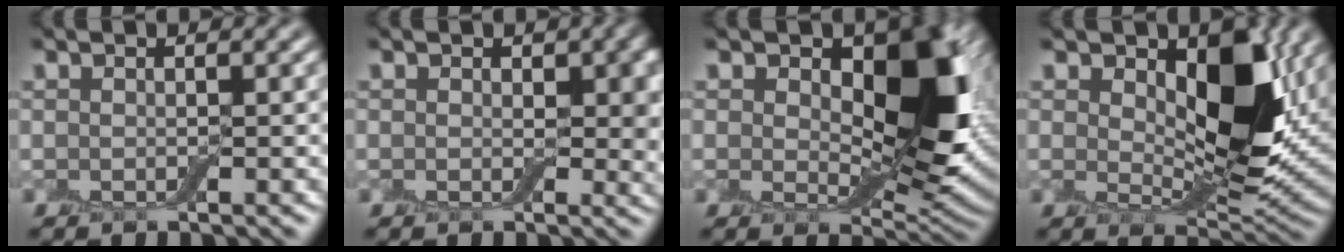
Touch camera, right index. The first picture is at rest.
{"total": 3.1, "force": [0.7, 2.2, 2.0], "torque": [-0.021, -0.007, 0.011]}
{"total": 10.8, "force": [3.2, 5.9, 8.5], "torque": [-0.115, -0.005, 0.053]}
{"total": 7.4, "force": [2.6, 3.7, 5.9], "torque": [-0.090, -0.011, 0.041]}